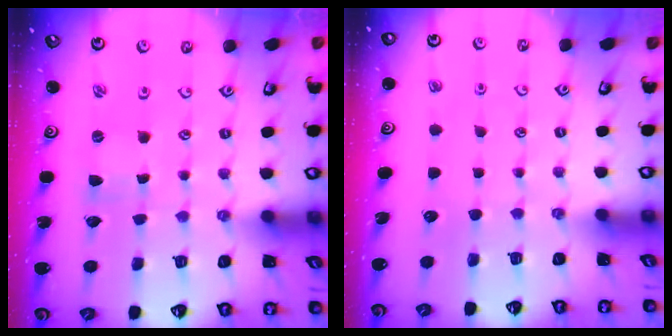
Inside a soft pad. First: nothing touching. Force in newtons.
{"total": 0.0}